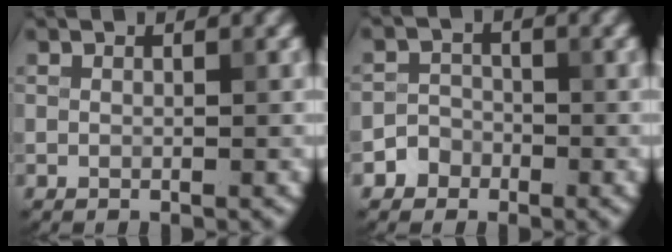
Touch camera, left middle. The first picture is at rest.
{"total": 1.9, "force": [-1.1, 1.6, 0.1], "torque": [0.014, 0.008, -0.024]}